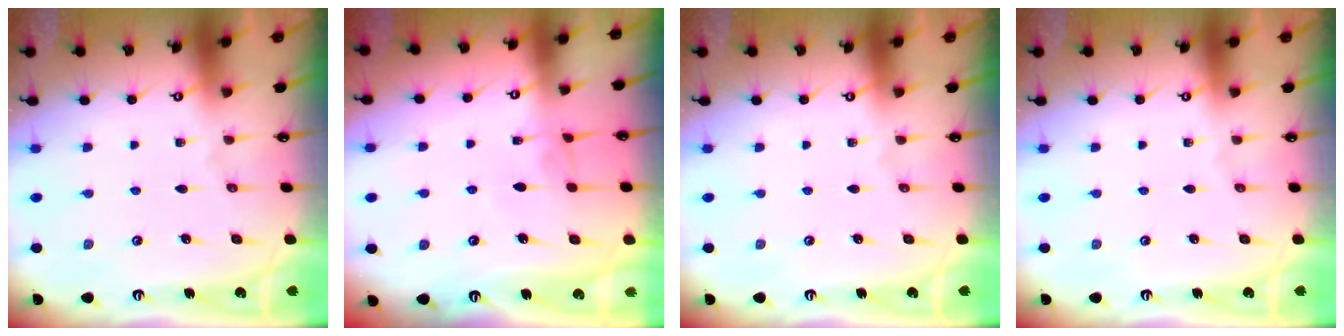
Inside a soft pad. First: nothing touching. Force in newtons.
{"total": 2.1, "press": 2.0, "slide": 0.3}
{"total": 0.0}
{"total": 0.0}